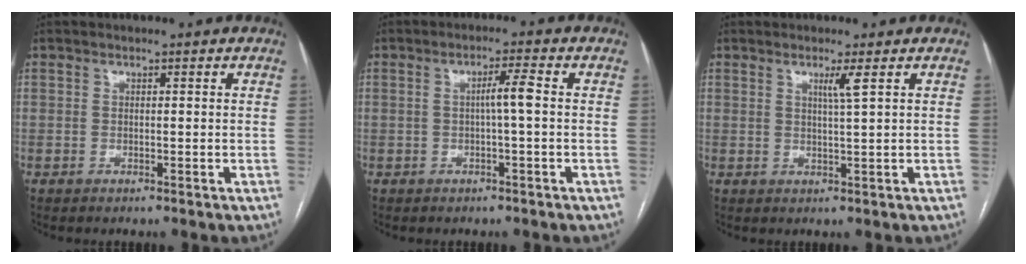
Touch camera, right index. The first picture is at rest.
{"total": 3.1, "force": [0.0, -0.3, 3.1], "torque": [-0.055, 0.006, 0.003]}
{"total": 2.2, "force": [1.0, -0.6, 1.8], "torque": [-0.035, -0.007, 0.021]}